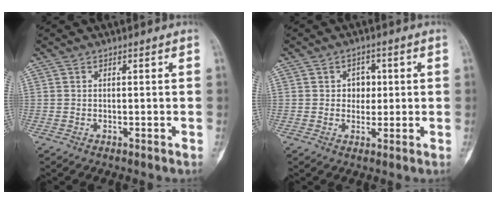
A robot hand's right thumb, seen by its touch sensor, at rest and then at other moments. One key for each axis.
{"total": 4.9, "fx": 0.6, "fy": 4.1, "fz": 2.6, "tx": 0.000, "ty": 0.006, "tz": 0.003}